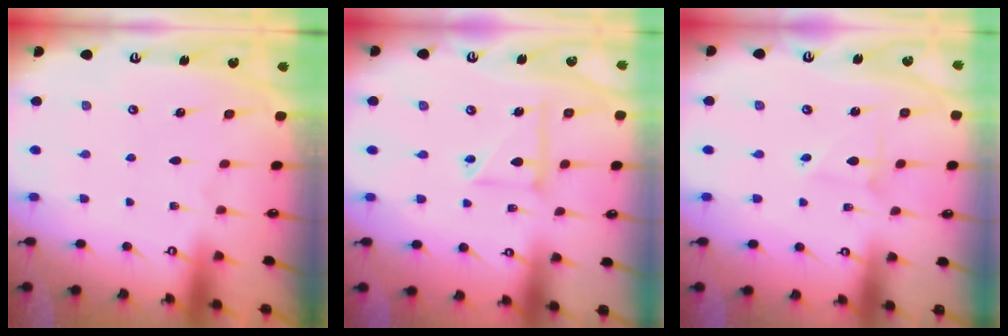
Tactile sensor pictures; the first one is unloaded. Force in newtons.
{"total": 7.9, "press": 7.8, "slide": 0.7}
{"total": 2.2, "press": 2.2, "slide": 0.1}